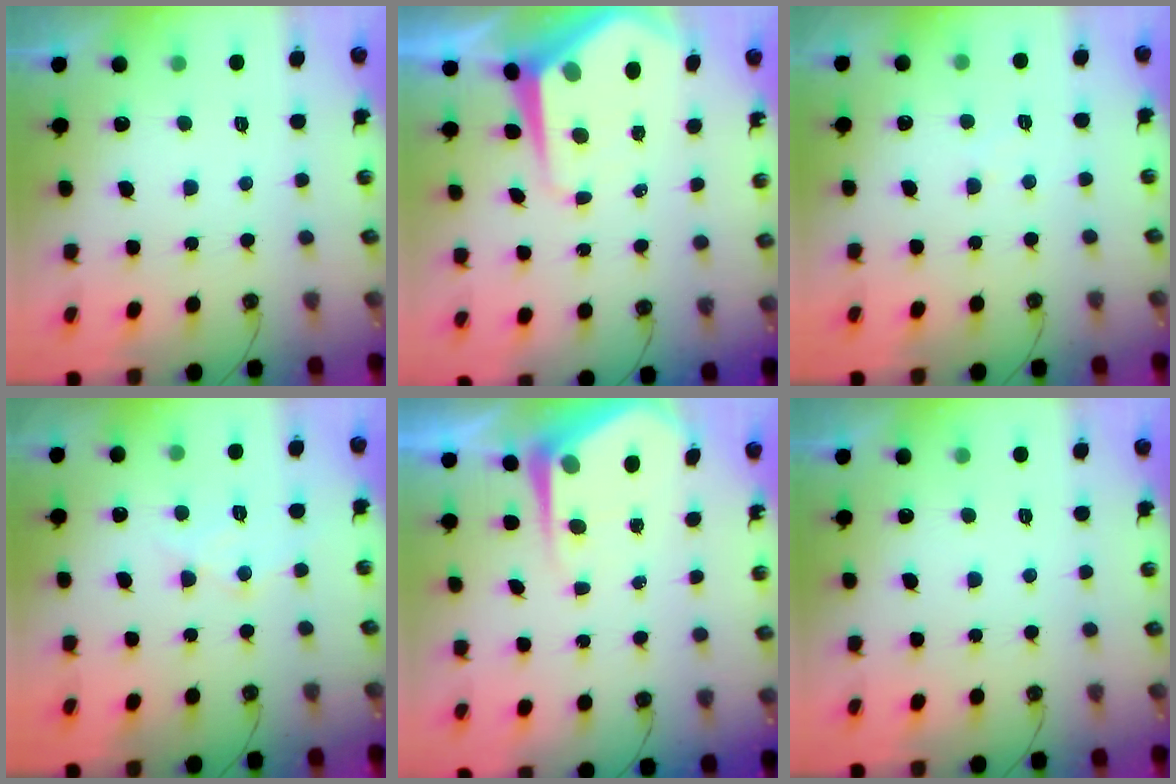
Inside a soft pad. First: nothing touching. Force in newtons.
{"total": 8.6, "press": 8.6, "slide": 0.8}
{"total": 4.2, "press": 4.2, "slide": 0.7}
{"total": 8.0, "press": 8.0, "slide": 0.6}
{"total": 6.1, "press": 6.1, "slide": 0.6}
{"total": 0.0}